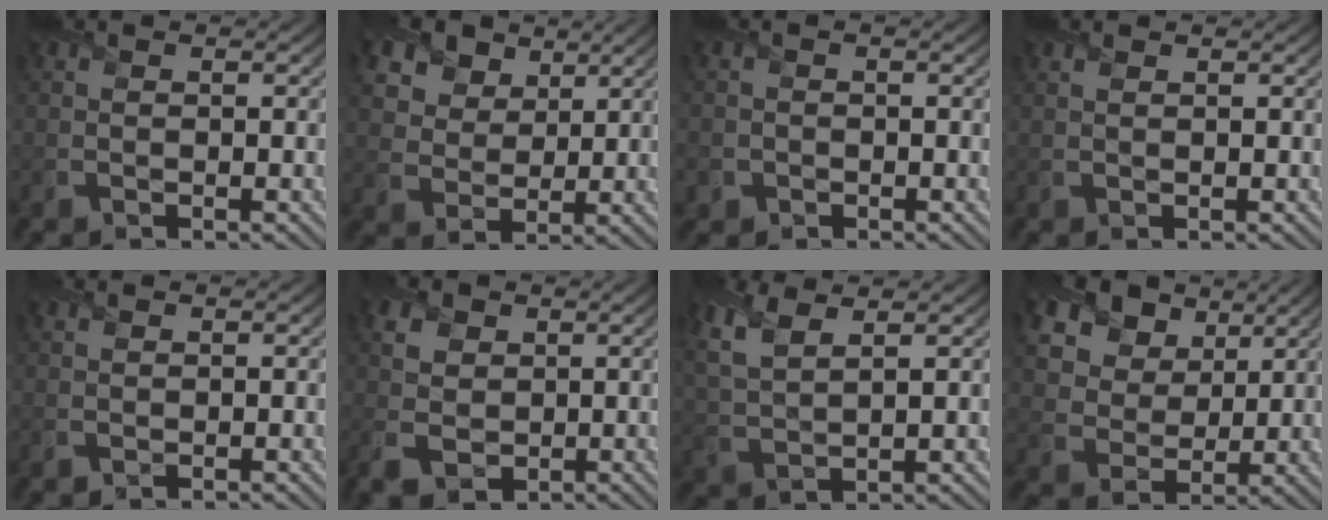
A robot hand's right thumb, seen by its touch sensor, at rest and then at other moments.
{"total": 10.8, "force": [6.8, 7.0, 4.6], "torque": [-0.167, 0.000, 0.135]}
{"total": 1.7, "force": [-0.8, 1.6, 0.2], "torque": [0.004, -0.003, -0.017]}
{"total": 0.7, "force": [0.6, 0.1, 0.4], "torque": [-0.013, 0.004, 0.011]}
{"total": 0.6, "force": [0.2, 0.4, 0.4], "torque": [-0.010, 0.001, 0.003]}
{"total": 5.1, "force": [0.5, 4.0, 3.1], "torque": [-0.091, -0.004, 0.005]}
{"total": 6.8, "force": [3.9, 2.6, 4.9], "torque": [-0.140, 0.013, 0.082]}
{"total": 16.8, "force": [9.9, 11.3, 7.6], "torque": [-0.232, 0.026, 0.210]}